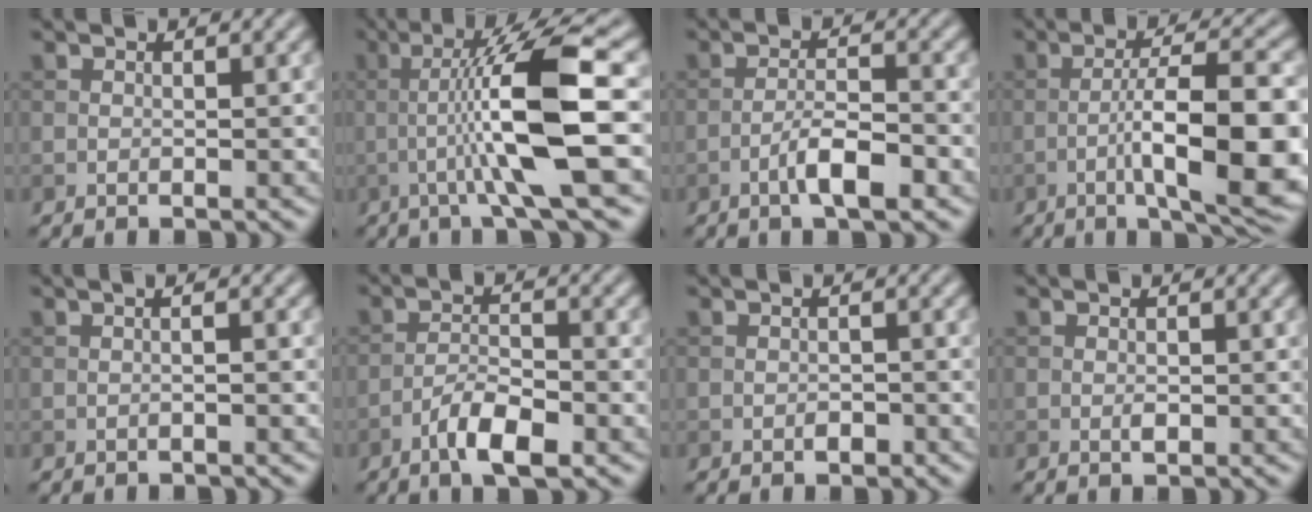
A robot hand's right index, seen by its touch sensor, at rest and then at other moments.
{"total": 9.2, "force": [-1.2, 1.0, 9.1], "torque": [-0.148, 0.010, -0.020]}
{"total": 4.1, "force": [-2.1, 0.9, 3.4], "torque": [-0.062, 0.008, -0.042]}
{"total": 11.4, "force": [-3.1, 2.7, 10.6], "torque": [-0.161, 0.003, -0.044]}
{"total": 2.0, "force": [0.4, 0.9, 1.8], "torque": [-0.002, 0.000, -0.012]}
{"total": 4.6, "force": [-2.7, 1.2, 3.5], "torque": [-0.064, 0.005, -0.051]}
{"total": 1.0, "force": [-0.5, 0.4, 0.7], "torque": [-0.009, 0.001, -0.008]}
{"total": 0.7, "force": [-0.1, 0.3, 0.6], "torque": [-0.013, -0.001, -0.002]}